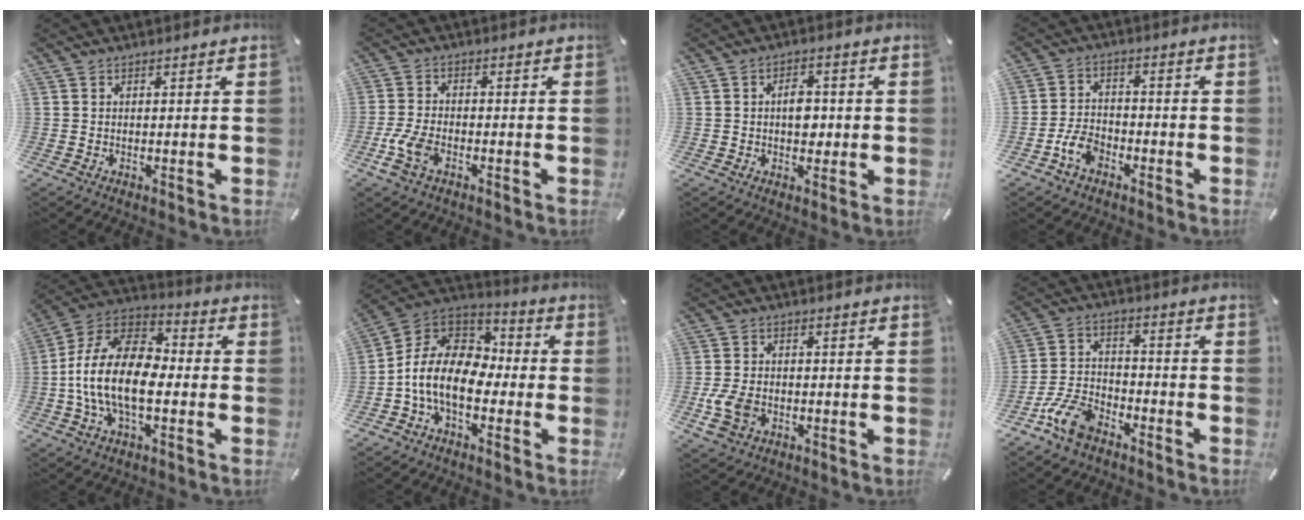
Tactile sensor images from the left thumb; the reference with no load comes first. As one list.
[{"total": 6.8, "force": [-2.9, 3.7, 5.0], "torque": [-0.117, 0.001, -0.055]}, {"total": 5.1, "force": [0.0, 3.4, 3.8], "torque": [-0.041, -0.004, -0.009]}, {"total": 6.6, "force": [-3.6, 4.6, 3.1], "torque": [-0.064, 0.020, -0.067]}, {"total": 16.5, "force": [-4.6, 9.2, 12.9], "torque": [-0.277, 0.017, -0.086]}, {"total": 12.9, "force": [-4.5, 8.5, 8.6], "torque": [-0.202, 0.012, -0.090]}, {"total": 7.4, "force": [-2.1, 5.2, 4.9], "torque": [-0.115, 0.004, -0.038]}, {"total": 10.9, "force": [-7.3, 5.8, 5.7], "torque": [-0.126, 0.034, -0.138]}]